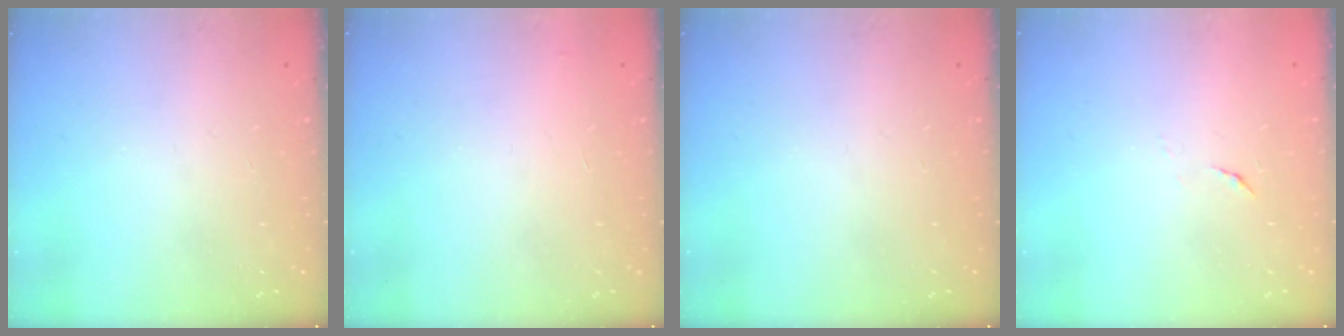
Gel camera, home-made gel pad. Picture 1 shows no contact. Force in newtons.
{"total": 2.9, "press": 2.9, "slide": 0.1}
{"total": 0.0}
{"total": 3.9, "press": 3.9, "slide": 0.4}